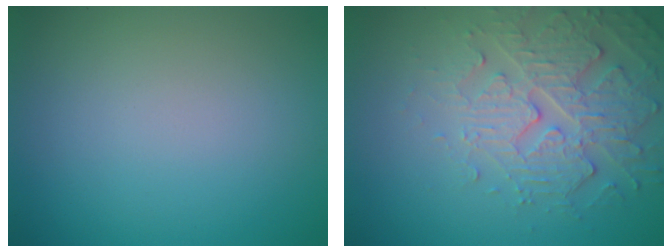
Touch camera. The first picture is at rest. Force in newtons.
{"total": 4.9, "press": 3.8, "slide": 3.0}